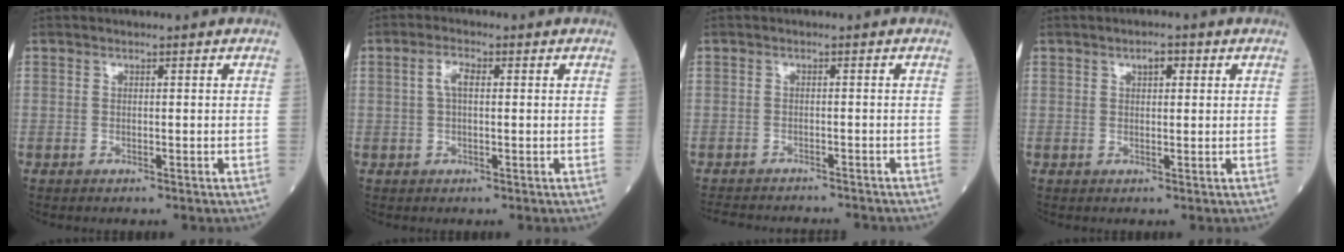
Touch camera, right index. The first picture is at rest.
{"total": 2.7, "force": [0.5, 1.0, 2.5], "torque": [-0.053, 0.010, 0.011]}
{"total": 9.1, "force": [-8.5, 2.1, 2.4], "torque": [-0.039, 0.001, -0.113]}
{"total": 2.0, "force": [0.9, 0.9, 1.6], "torque": [-0.023, 0.005, 0.014]}